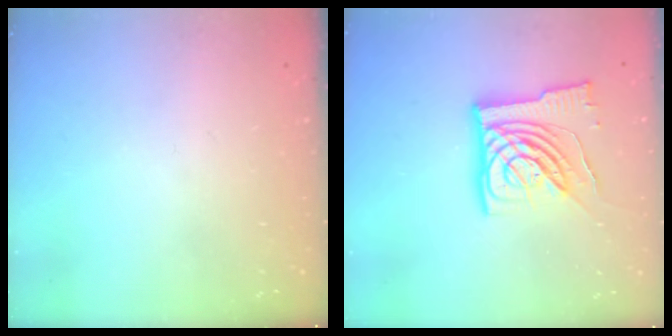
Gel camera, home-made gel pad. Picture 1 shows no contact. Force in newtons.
{"total": 14.1, "press": 13.9, "slide": 2.0}